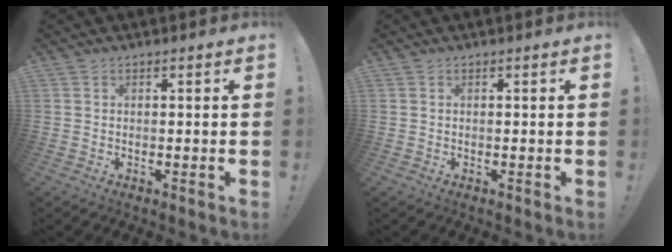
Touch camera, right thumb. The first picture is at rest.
{"total": 0.0}